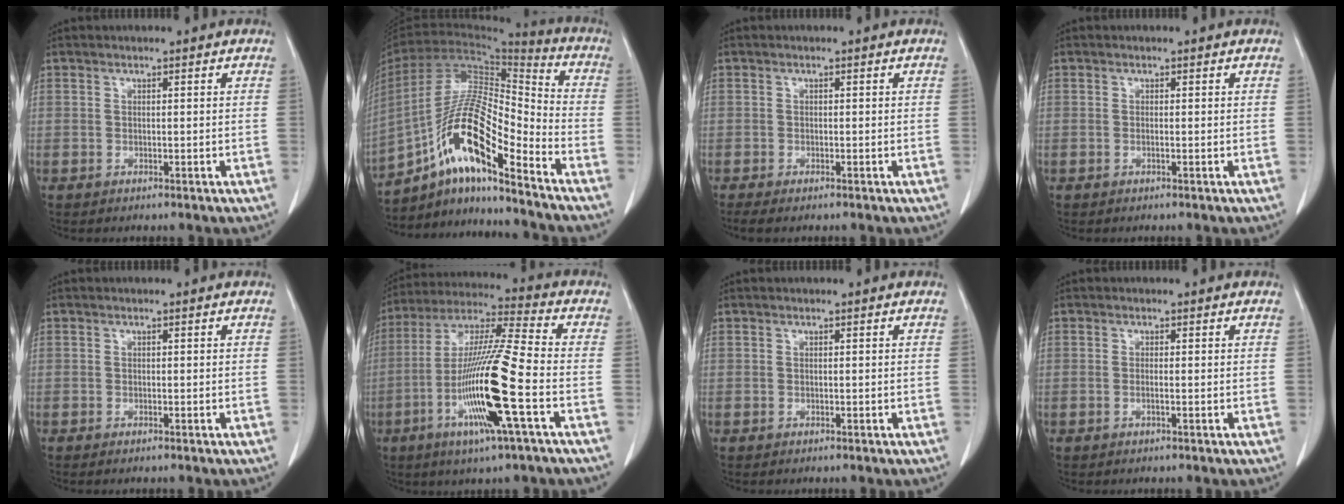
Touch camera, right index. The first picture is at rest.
{"total": 17.0, "force": [-10.4, 2.7, 13.2], "torque": [-0.257, 0.011, -0.186]}
{"total": 2.6, "force": [-2.0, 0.6, 1.5], "torque": [-0.025, -0.009, -0.030]}
{"total": 0.0}
{"total": 0.5, "force": [-0.4, 0.1, 0.3], "torque": [-0.011, -0.002, -0.008]}
{"total": 16.9, "force": [-5.3, -0.1, 16.1], "torque": [-0.320, -0.015, -0.107]}
{"total": 0.0}
{"total": 0.7, "force": [-0.2, 0.0, 0.7], "torque": [-0.015, 0.000, -0.004]}